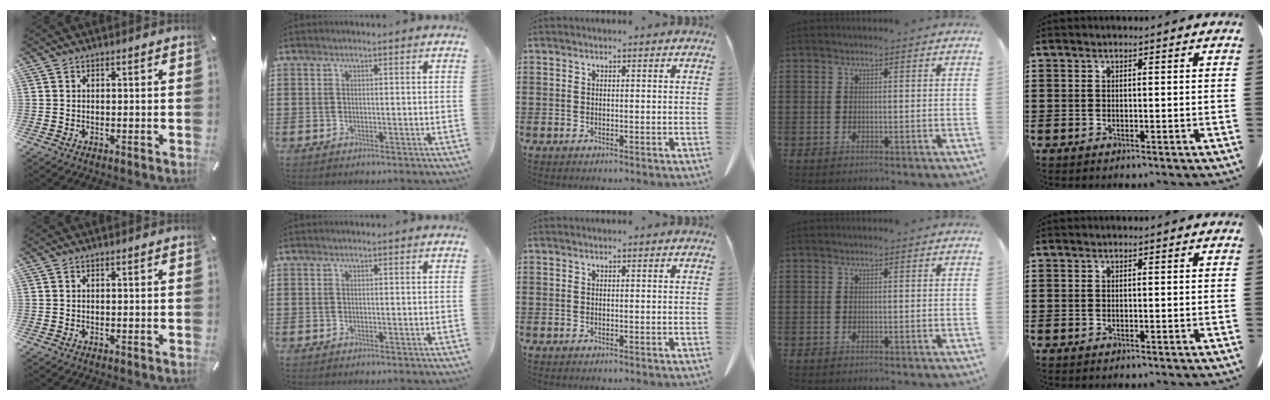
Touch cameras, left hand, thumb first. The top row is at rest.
{}